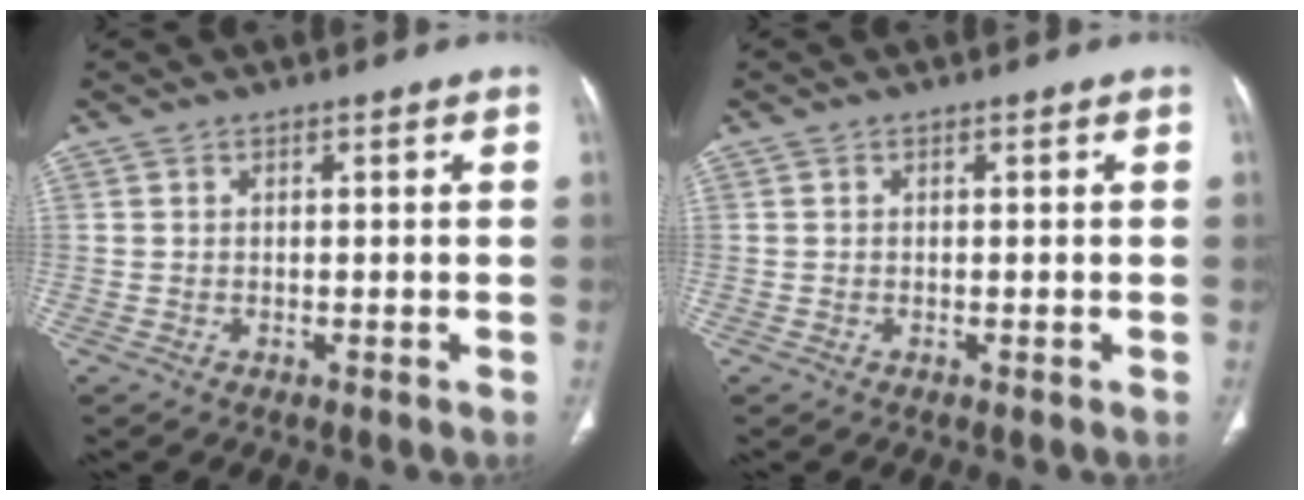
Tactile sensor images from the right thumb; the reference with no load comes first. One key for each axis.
{"total": 0.0}